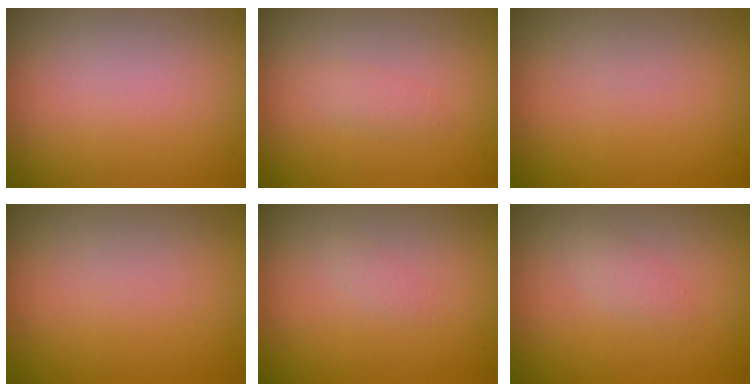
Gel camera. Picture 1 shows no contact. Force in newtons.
{"total": 0.8, "press": 0.8, "slide": 0.0}
{"total": 0.0}
{"total": 0.0}
{"total": 0.6, "press": 0.5, "slide": 0.1}
{"total": 1.1, "press": 1.1, "slide": 0.1}